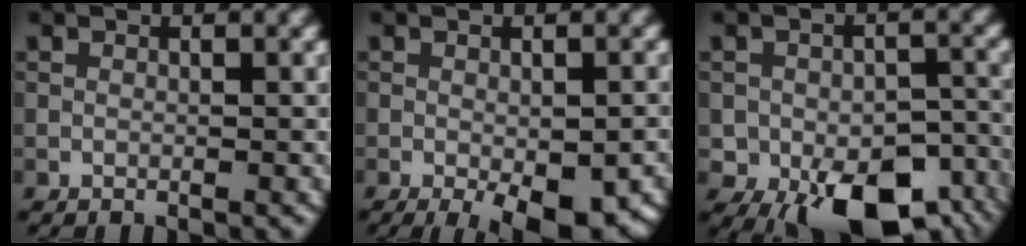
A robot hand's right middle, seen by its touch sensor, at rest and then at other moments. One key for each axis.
{"total": 6.5, "fx": -3.0, "fy": 2.1, "fz": 5.4, "tx": -0.069, "ty": -0.015, "tz": -0.030}
{"total": 12.9, "fx": -7.1, "fy": 7.0, "fz": 8.1, "tx": -0.116, "ty": -0.041, "tz": -0.086}